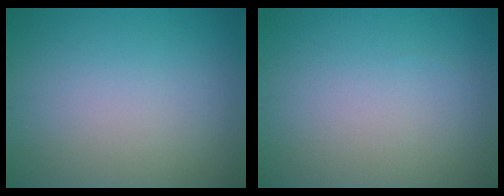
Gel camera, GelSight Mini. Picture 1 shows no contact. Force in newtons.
{"total": 0.0}